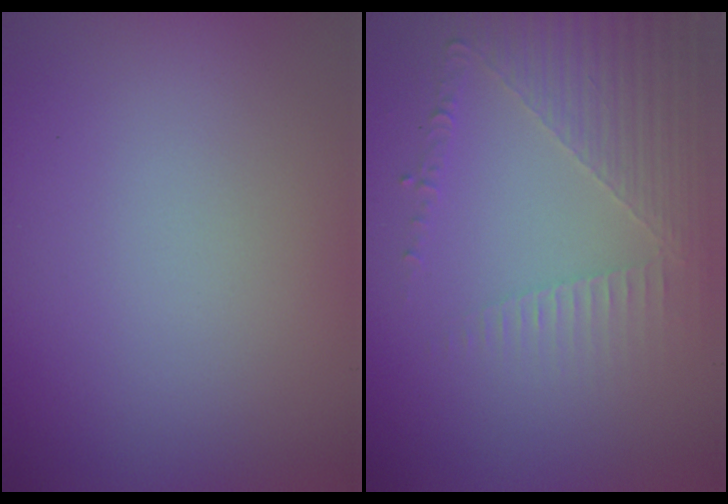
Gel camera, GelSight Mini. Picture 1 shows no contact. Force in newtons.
{"total": 4.4, "press": 2.9, "slide": 3.3}